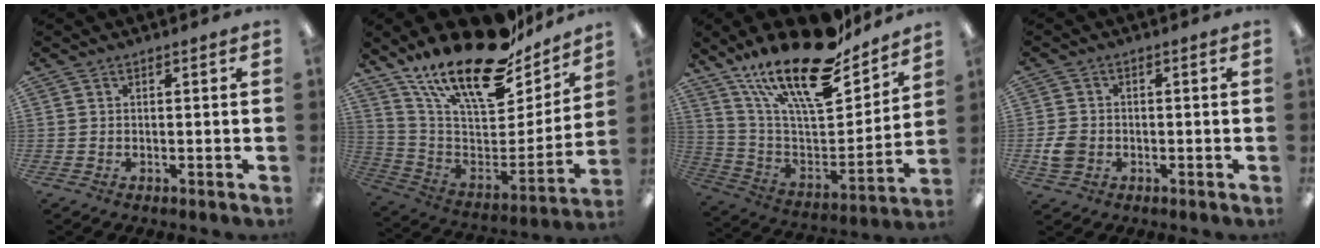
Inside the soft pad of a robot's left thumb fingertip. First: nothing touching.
{"total": 23.3, "force": [17.7, 8.3, 12.6], "torque": [-0.193, -0.128, 0.299]}
{"total": 25.1, "force": [17.8, 8.5, 15.5], "torque": [-0.274, -0.112, 0.306]}
{"total": 4.6, "force": [-1.3, 3.7, 2.4], "torque": [-0.051, 0.005, -0.024]}